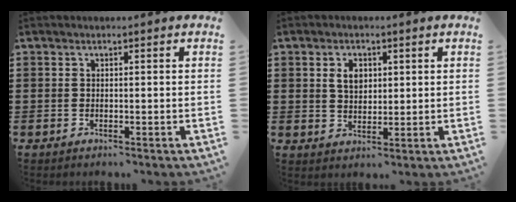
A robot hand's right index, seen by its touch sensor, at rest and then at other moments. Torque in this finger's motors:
{"motor_torque": [0.78, -0.07, 0.14, 0.07]}